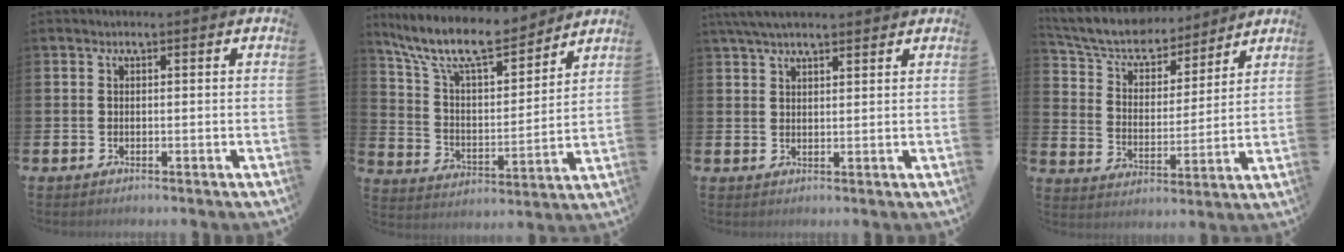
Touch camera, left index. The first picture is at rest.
{"total": 11.9, "force": [10.4, 2.9, 5.1], "torque": [-0.133, -0.062, 0.183]}
{"total": 4.5, "force": [3.9, 1.0, 1.9], "torque": [-0.040, -0.007, 0.071]}
{"total": 7.8, "force": [7.2, 2.4, 1.6], "torque": [-0.069, -0.053, 0.126]}